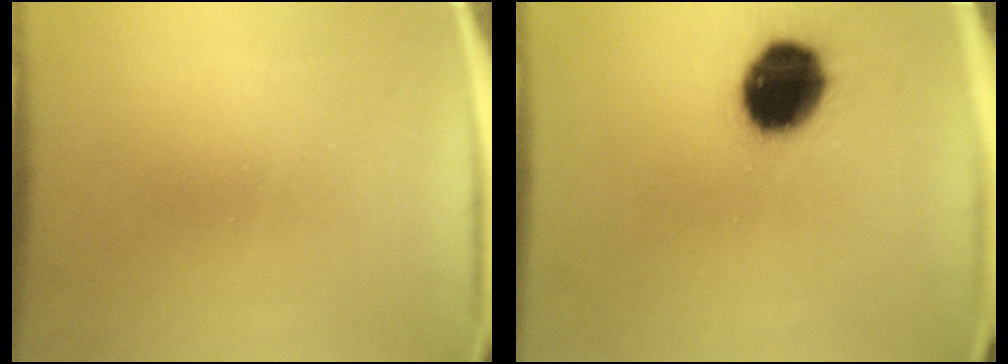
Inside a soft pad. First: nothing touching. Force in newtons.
{"total": 16.6}